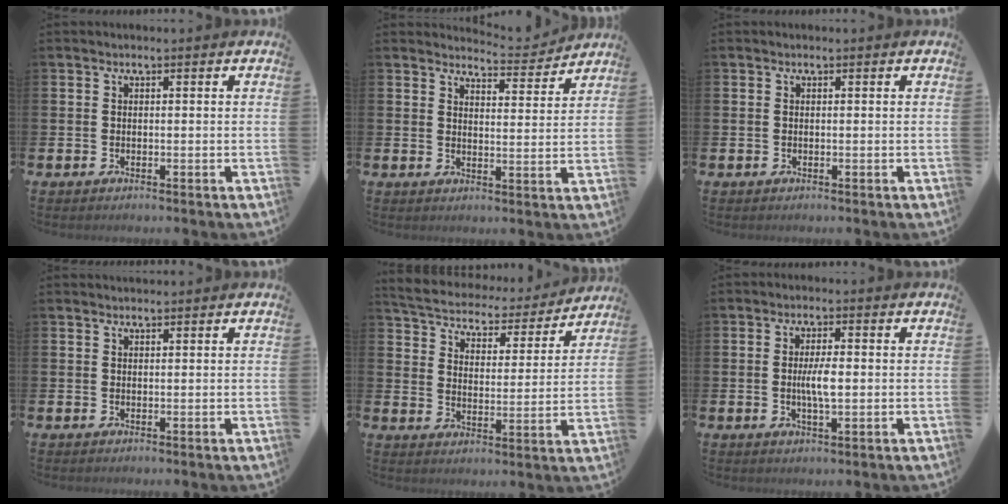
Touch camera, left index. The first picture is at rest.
{"total": 4.6, "force": [4.6, 0.5, 0.0], "torque": [0.004, -0.041, 0.077]}
{"total": 0.0}
{"total": 0.9, "force": [0.9, 0.1, -0.1], "torque": [0.012, -0.003, 0.015]}
{"total": 5.2, "force": [5.0, 1.3, 0.7], "torque": [-0.044, -0.041, 0.080]}
{"total": 3.7, "force": [0.0, 1.1, 3.6], "torque": [-0.060, -0.001, -0.004]}